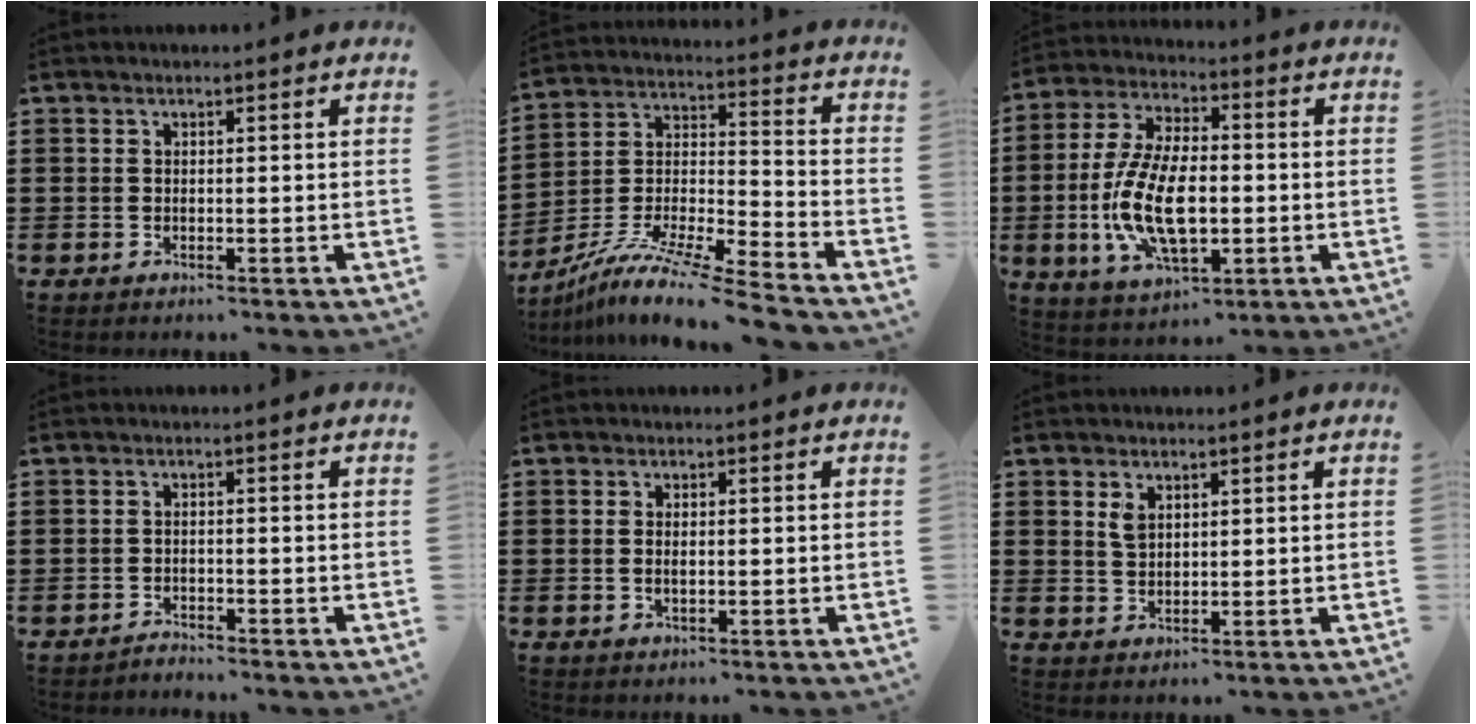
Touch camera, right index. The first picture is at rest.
{"total": 11.1, "force": [-9.6, -0.1, 5.5], "torque": [-0.108, 0.003, -0.195]}
{"total": 12.9, "force": [-2.3, 6.3, 11.1], "torque": [-0.251, -0.008, -0.045]}
{"total": 1.5, "force": [-1.5, 0.0, -0.1], "torque": [-0.003, 0.003, -0.031]}
{"total": 1.1, "force": [0.0, 0.5, 1.0], "torque": [-0.019, 0.003, -0.001]}
{"total": 2.3, "force": [1.3, 1.3, 1.4], "torque": [-0.031, 0.002, 0.023]}